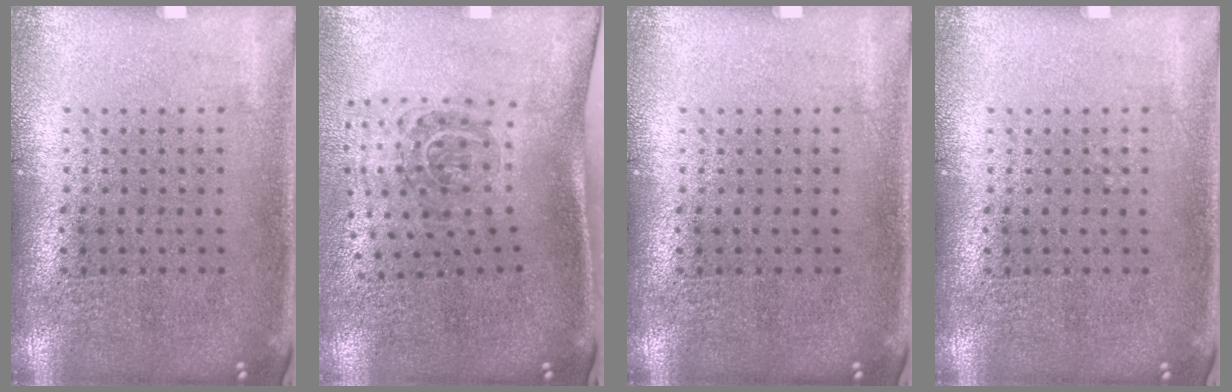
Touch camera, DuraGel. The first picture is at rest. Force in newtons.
{"total": 1.9, "press": 1.2, "slide": 1.5}
{"total": 0.0}
{"total": 0.0}